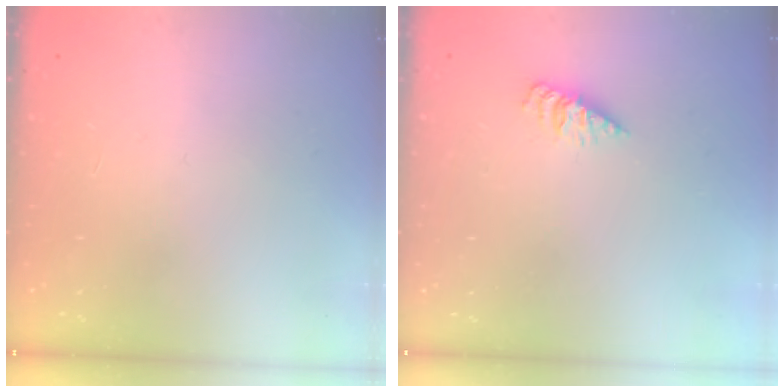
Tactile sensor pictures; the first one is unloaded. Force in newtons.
{"total": 2.0, "press": 2.0, "slide": 0.3}